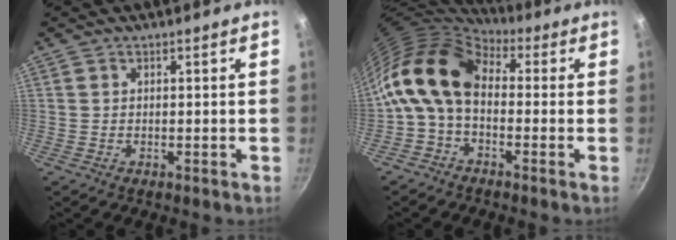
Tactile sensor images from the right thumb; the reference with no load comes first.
{"total": 12.3, "force": [0.1, 8.1, 9.3], "torque": [-0.162, 0.029, -0.023]}